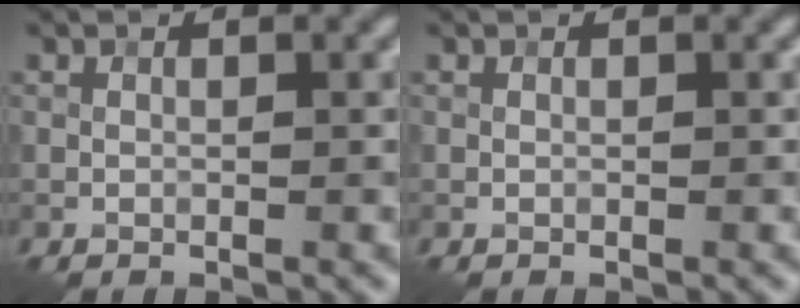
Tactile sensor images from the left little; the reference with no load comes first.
{"total": 0.0}